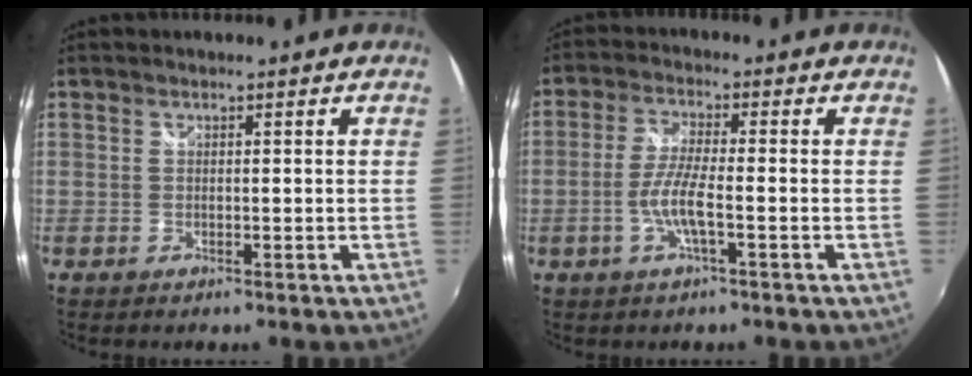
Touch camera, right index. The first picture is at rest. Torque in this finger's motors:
{"motor_torque": [0.86, -0.37, 0.46, 0.14]}